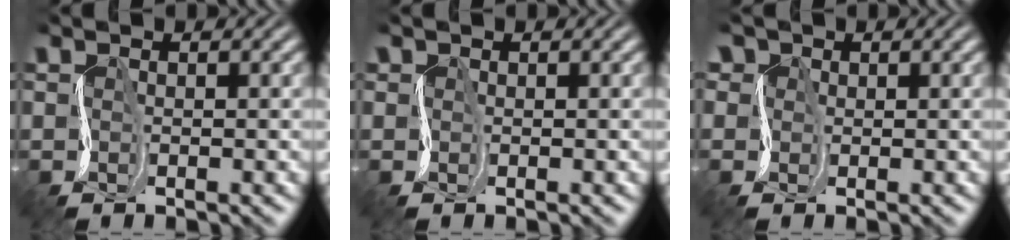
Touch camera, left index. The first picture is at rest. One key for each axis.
{"total": 0.6, "fx": 0.0, "fy": 0.6, "fz": 0.1, "tx": 0.004, "ty": 0.002, "tz": -0.001}
{"total": 4.2, "fx": 1.7, "fy": 3.5, "fz": 1.7, "tx": -0.028, "ty": 0.021, "tz": -0.006}